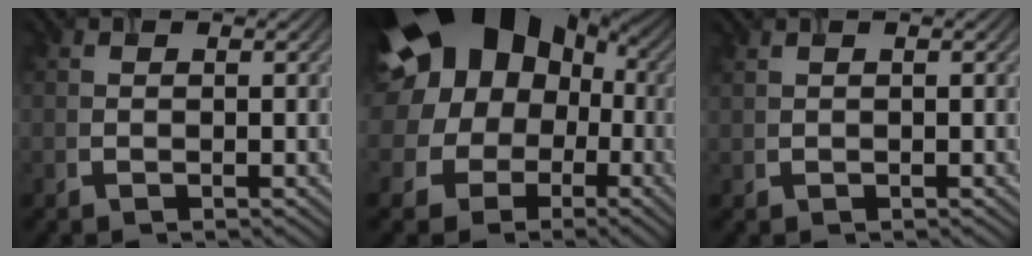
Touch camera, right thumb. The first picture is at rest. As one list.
[{"total": 24.5, "force": [5.4, 20.2, 12.8], "torque": [-0.243, 0.058, 0.044]}, {"total": 0.7, "force": [0.6, 0.1, 0.3], "torque": [-0.017, 0.009, 0.021]}]